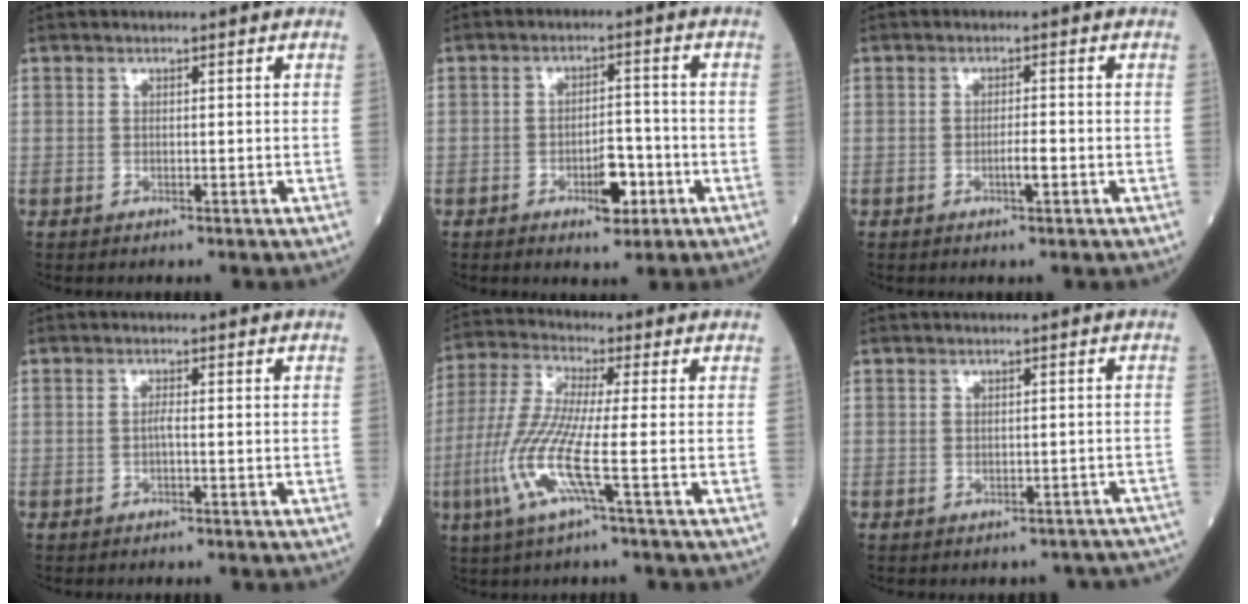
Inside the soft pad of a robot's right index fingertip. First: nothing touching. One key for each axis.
{"total": 5.6, "fx": -2.3, "fy": 2.2, "fz": 4.6, "tx": -0.070, "ty": 0.001, "tz": -0.031}
{"total": 1.9, "fx": -0.7, "fy": 0.2, "fz": 1.8, "tx": -0.032, "ty": -0.001, "tz": -0.013}
{"total": 0.9, "fx": -0.3, "fy": 0.0, "fz": 0.9, "tx": -0.017, "ty": 0.001, "tz": -0.007}
{"total": 10.3, "fx": -3.2, "fy": -0.1, "fz": 9.8, "tx": -0.219, "ty": -0.013, "tz": -0.074}
{"total": 6.8, "fx": -5.8, "fy": 3.4, "fz": 0.8, "tx": 0.003, "ty": 0.025, "tz": -0.054}